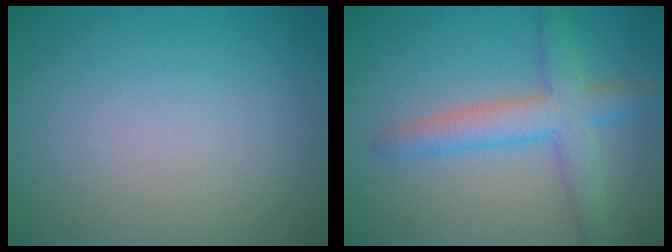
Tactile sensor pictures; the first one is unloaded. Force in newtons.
{"total": 4.4, "press": 4.4, "slide": 0.2}